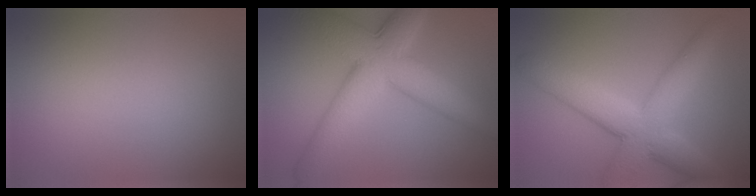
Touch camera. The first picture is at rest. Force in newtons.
{"total": 9.2, "press": 9.2, "slide": 0.2}
{"total": 7.5, "press": 7.5, "slide": 0.6}